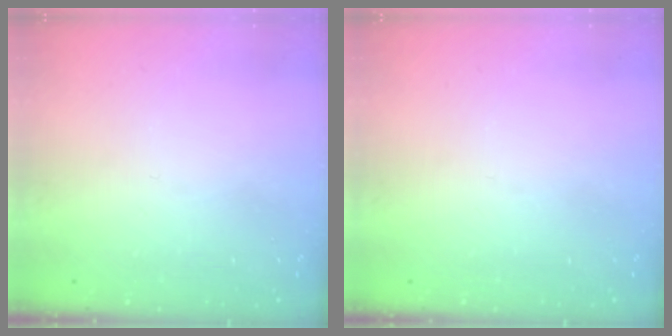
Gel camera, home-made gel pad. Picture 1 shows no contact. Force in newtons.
{"total": 0.0}